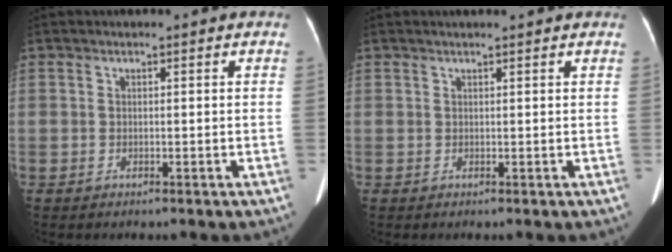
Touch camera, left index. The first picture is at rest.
{"total": 3.1, "force": [2.9, 0.2, 1.2], "torque": [-0.016, 0.020, 0.031]}